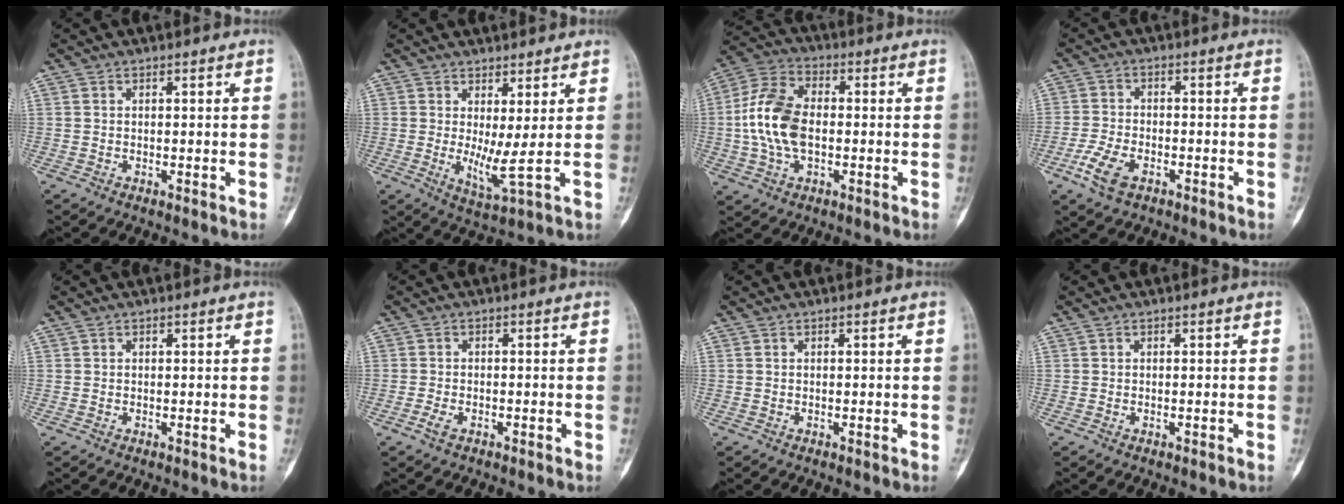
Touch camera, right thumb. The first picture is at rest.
{"total": 5.1, "force": [0.8, 0.6, 5.0], "torque": [-0.092, -0.024, 0.020]}
{"total": 12.8, "force": [-0.7, 7.8, 10.1], "torque": [-0.202, 0.024, -0.017]}
{"total": 6.5, "force": [-3.4, 3.4, 4.3], "torque": [-0.094, 0.011, -0.065]}
{"total": 0.0}
{"total": 2.0, "force": [-1.1, 1.0, 1.3], "torque": [-0.030, 0.004, -0.022]}
{"total": 0.0}
{"total": 0.0}